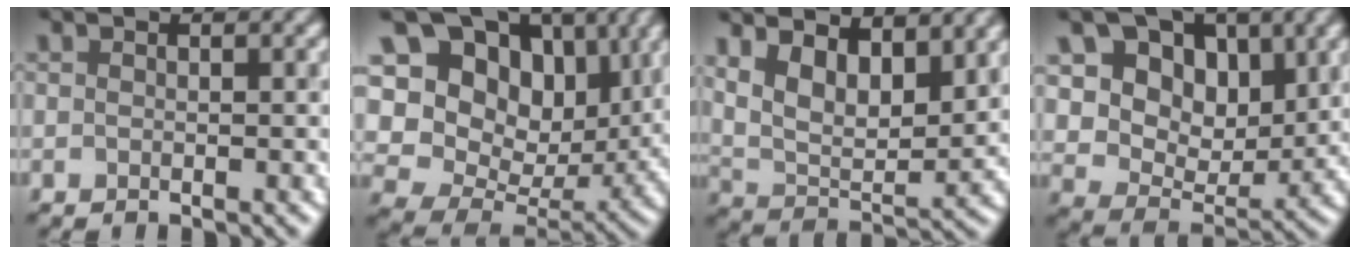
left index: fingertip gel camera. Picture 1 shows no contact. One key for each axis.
{"total": 14.7, "fx": 5.5, "fy": 10.6, "fz": 8.6, "tx": -0.162, "ty": 0.017, "tz": 0.104}
{"total": 8.5, "fx": 4.5, "fy": 3.9, "fz": 6.0, "tx": -0.109, "ty": 0.004, "tz": 0.072}
{"total": 11.8, "fx": 5.2, "fy": 7.6, "fz": 7.5, "tx": -0.131, "ty": 0.006, "tz": 0.081}